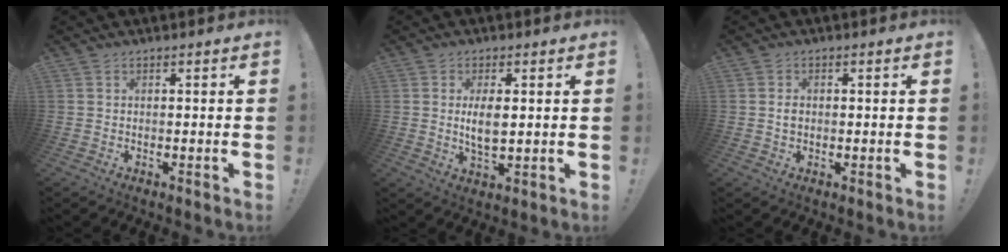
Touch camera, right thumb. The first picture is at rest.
{"total": 6.0, "force": [0.8, 2.6, 5.4], "torque": [-0.095, -0.011, 0.006]}
{"total": 1.6, "force": [-0.2, 1.3, 0.8], "torque": [-0.011, 0.003, -0.005]}